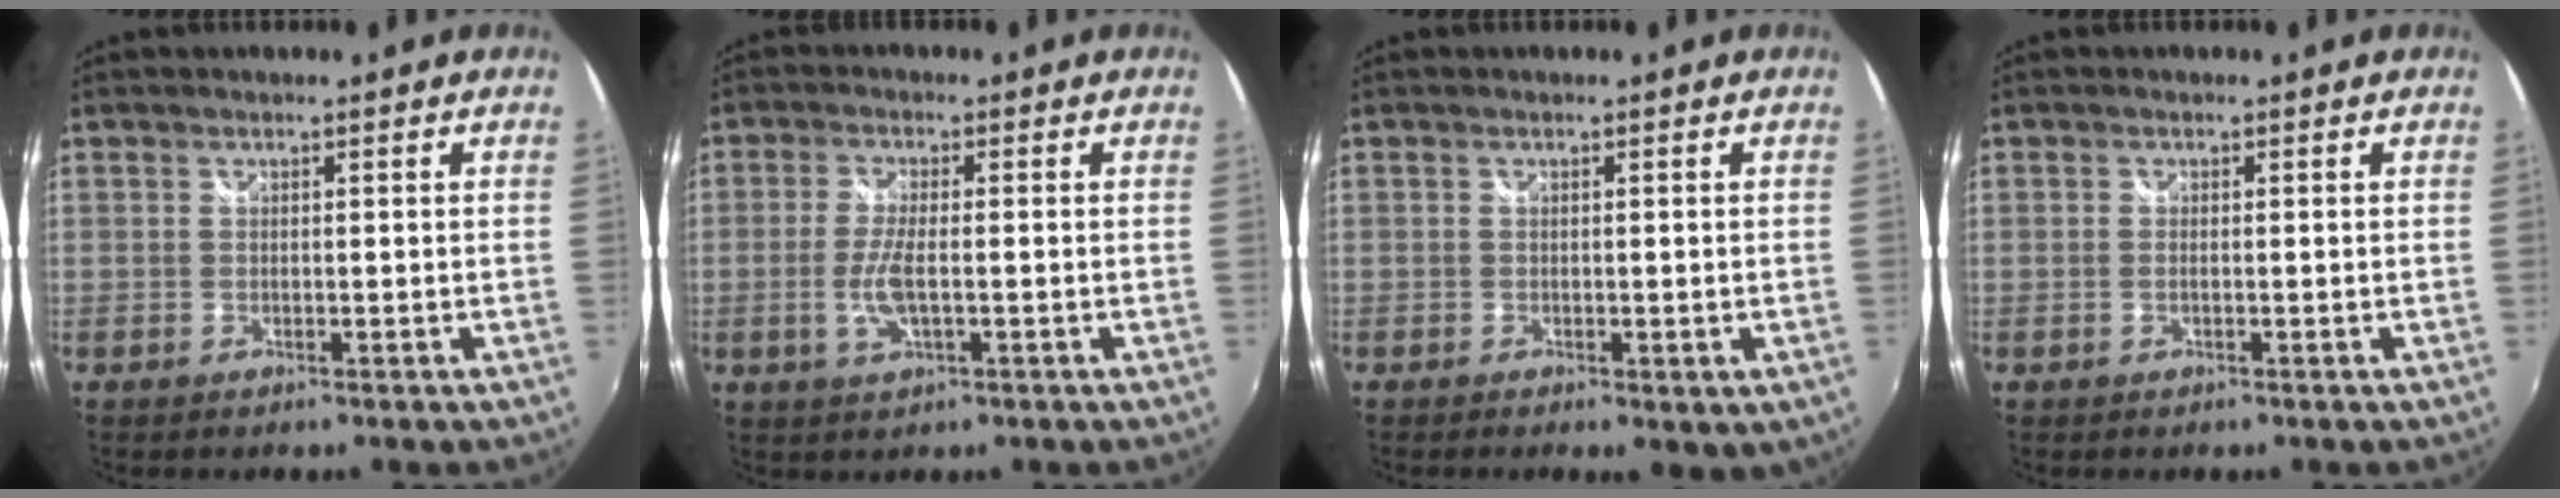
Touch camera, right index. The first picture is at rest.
{"total": 5.4, "force": [-1.3, 1.6, 5.1], "torque": [-0.107, -0.006, -0.025]}
{"total": 3.8, "force": [-1.5, 1.5, 3.2], "torque": [-0.048, -0.019, -0.014]}
{"total": 0.7, "force": [-0.2, 0.1, 0.7], "torque": [-0.014, 0.001, -0.006]}